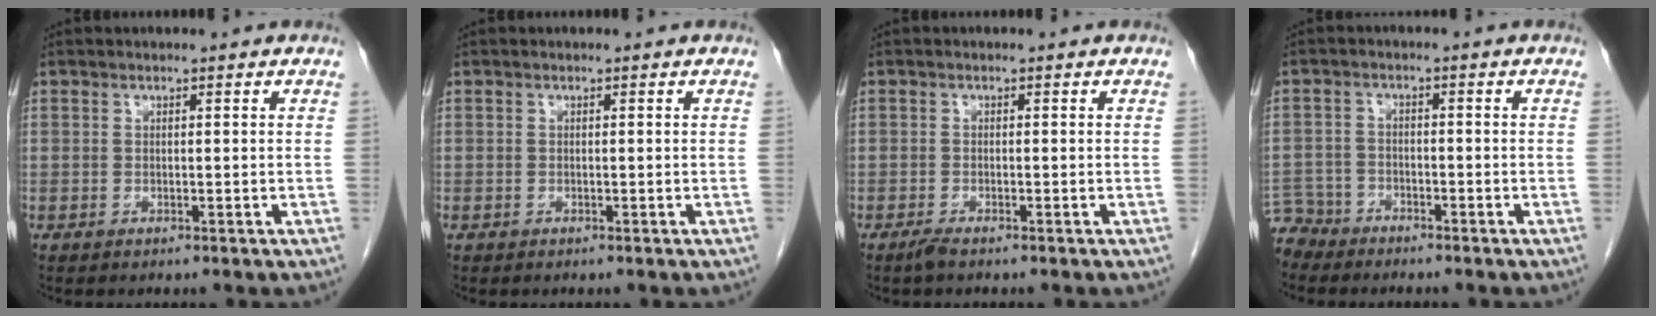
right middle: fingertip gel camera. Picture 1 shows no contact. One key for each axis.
{"total": 0.0}
{"total": 1.0, "fx": -0.9, "fy": 0.0, "fz": 0.6, "tx": -0.015, "ty": -0.004, "tz": -0.014}
{"total": 5.0, "fx": -4.6, "fy": 1.8, "fz": -0.7, "tx": 0.015, "ty": -0.006, "tz": -0.093}